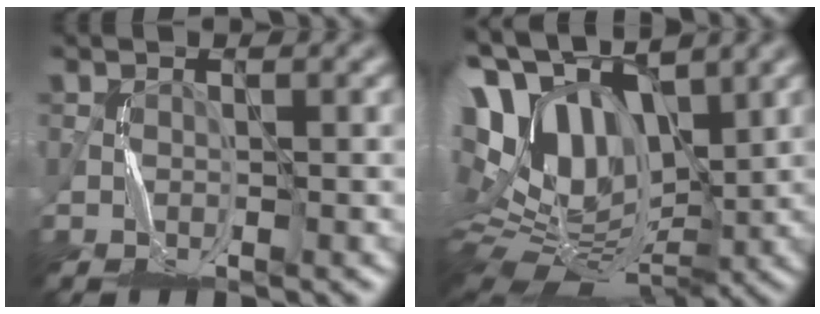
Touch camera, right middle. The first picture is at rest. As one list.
[{"total": 14.5, "force": [3.7, 9.0, 10.8], "torque": [-0.201, 0.020, 0.078]}]